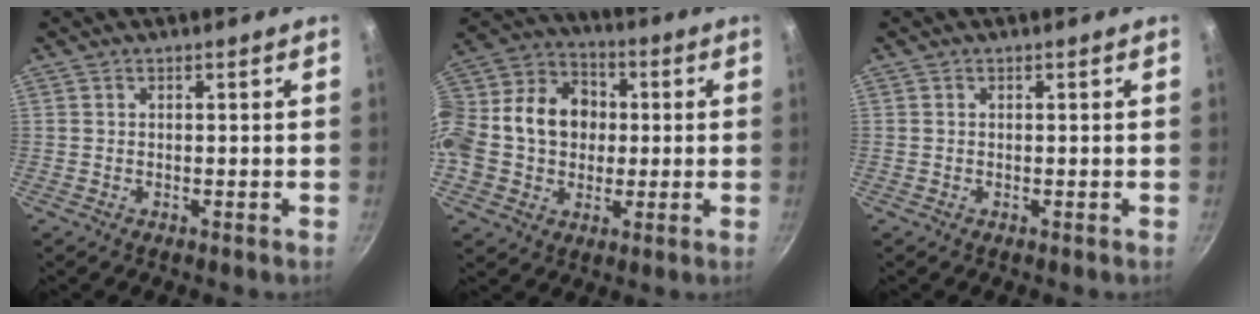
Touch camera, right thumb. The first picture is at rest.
{"total": 21.8, "force": [-0.6, 18.5, 11.4], "torque": [-0.216, 0.053, -0.016]}
{"total": 0.0}